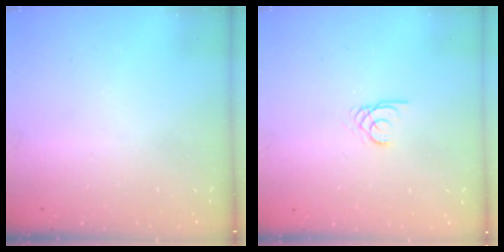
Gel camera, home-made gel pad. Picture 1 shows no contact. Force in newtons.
{"total": 1.9, "press": 1.9, "slide": 0.0}